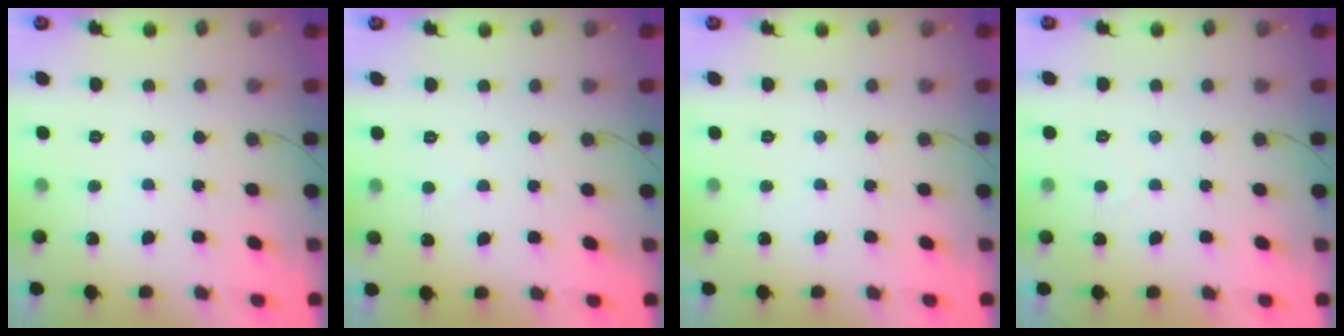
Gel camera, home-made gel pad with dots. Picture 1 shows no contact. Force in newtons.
{"total": 2.2, "press": 2.1, "slide": 0.4}
{"total": 0.0}
{"total": 1.0, "press": 0.8, "slide": 0.5}